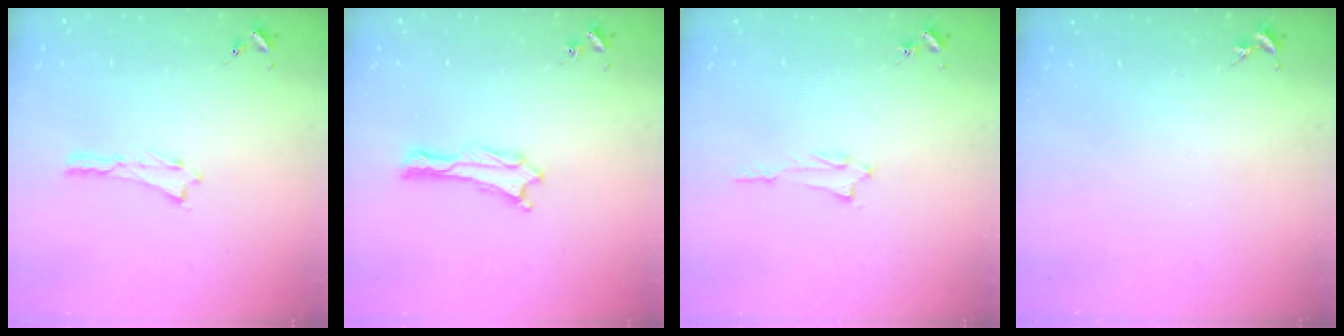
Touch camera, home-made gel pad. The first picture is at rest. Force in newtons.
{"total": 0.6, "press": 0.6, "slide": 0.1}
{"total": 1.2, "press": 1.2, "slide": 0.1}
{"total": 0.0}